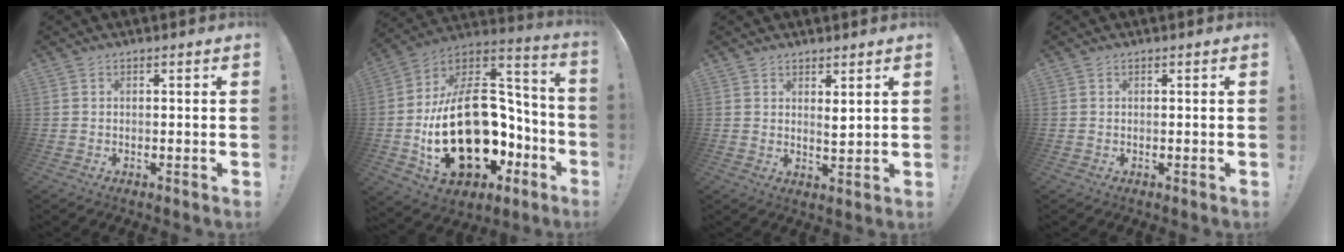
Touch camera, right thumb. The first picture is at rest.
{"total": 30.6, "force": [-5.5, 19.9, 22.6], "torque": [-0.401, 0.017, -0.046]}
{"total": 3.1, "force": [2.2, 1.0, 1.9], "torque": [-0.023, -0.020, 0.036]}
{"total": 0.0}